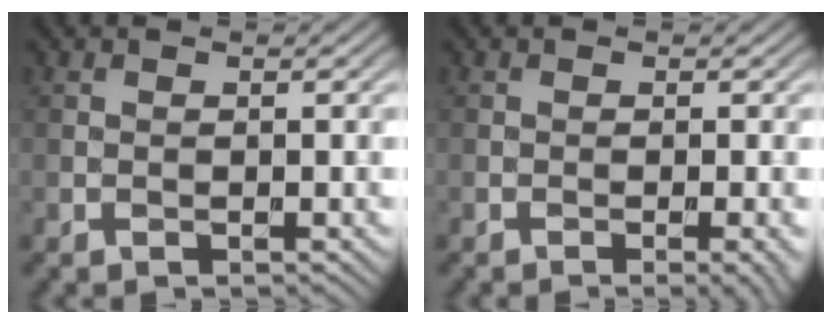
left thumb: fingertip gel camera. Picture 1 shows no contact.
{"total": 2.2, "force": [-0.8, 0.3, 2.0], "torque": [-0.027, 0.002, -0.016]}